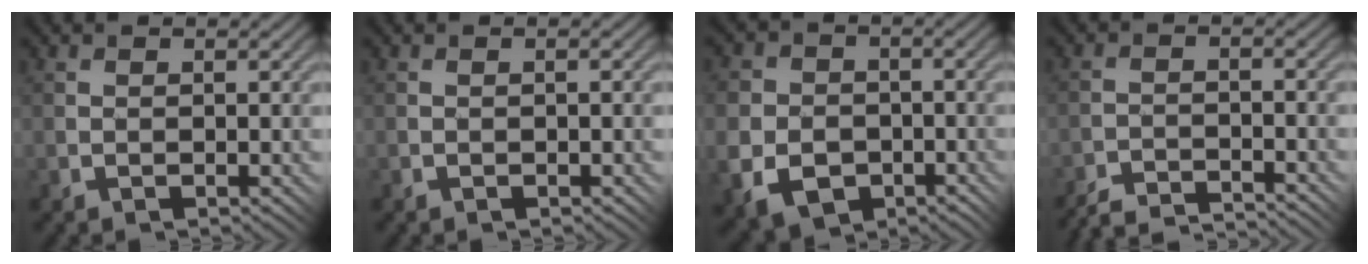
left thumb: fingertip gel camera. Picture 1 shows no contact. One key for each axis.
{"total": 0.8, "fx": -0.3, "fy": 0.2, "fz": 0.7, "tx": -0.010, "ty": 0.001, "tz": -0.002}
{"total": 8.8, "fx": -3.3, "fy": 7.2, "fz": 3.6, "tx": -0.104, "ty": -0.036, "tz": -0.076}
{"total": 5.0, "fx": -4.9, "fy": -0.5, "fz": 0.6, "tx": -0.019, "ty": 0.006, "tz": -0.097}